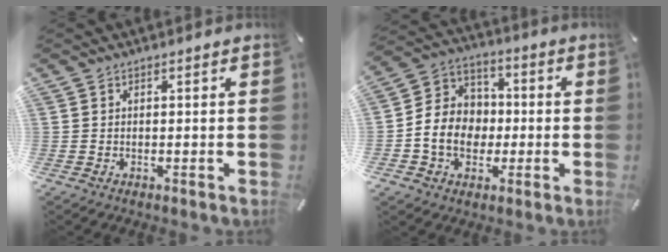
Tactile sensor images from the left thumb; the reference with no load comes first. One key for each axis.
{"total": 10.7, "fx": -2.2, "fy": 9.5, "fz": 4.4, "tx": -0.114, "ty": 0.022, "tz": -0.040}